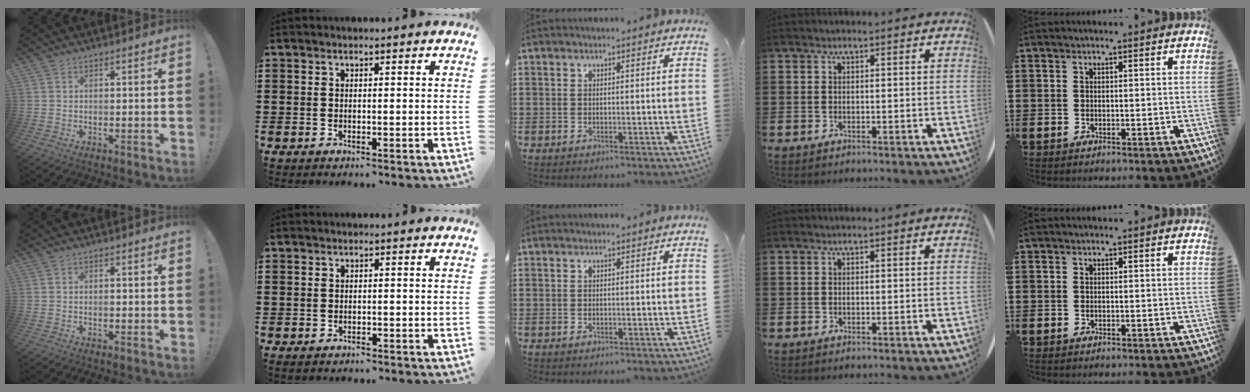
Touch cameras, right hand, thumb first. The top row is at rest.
{"thumb": {"total": 0.8, "force": [-0.5, 0.5, 0.4], "torque": [-0.003, 0.001, -0.010]}, "index": {"total": 0.9, "force": [-0.8, 0.3, 0.1], "torque": [-0.004, 0.000, -0.018]}}